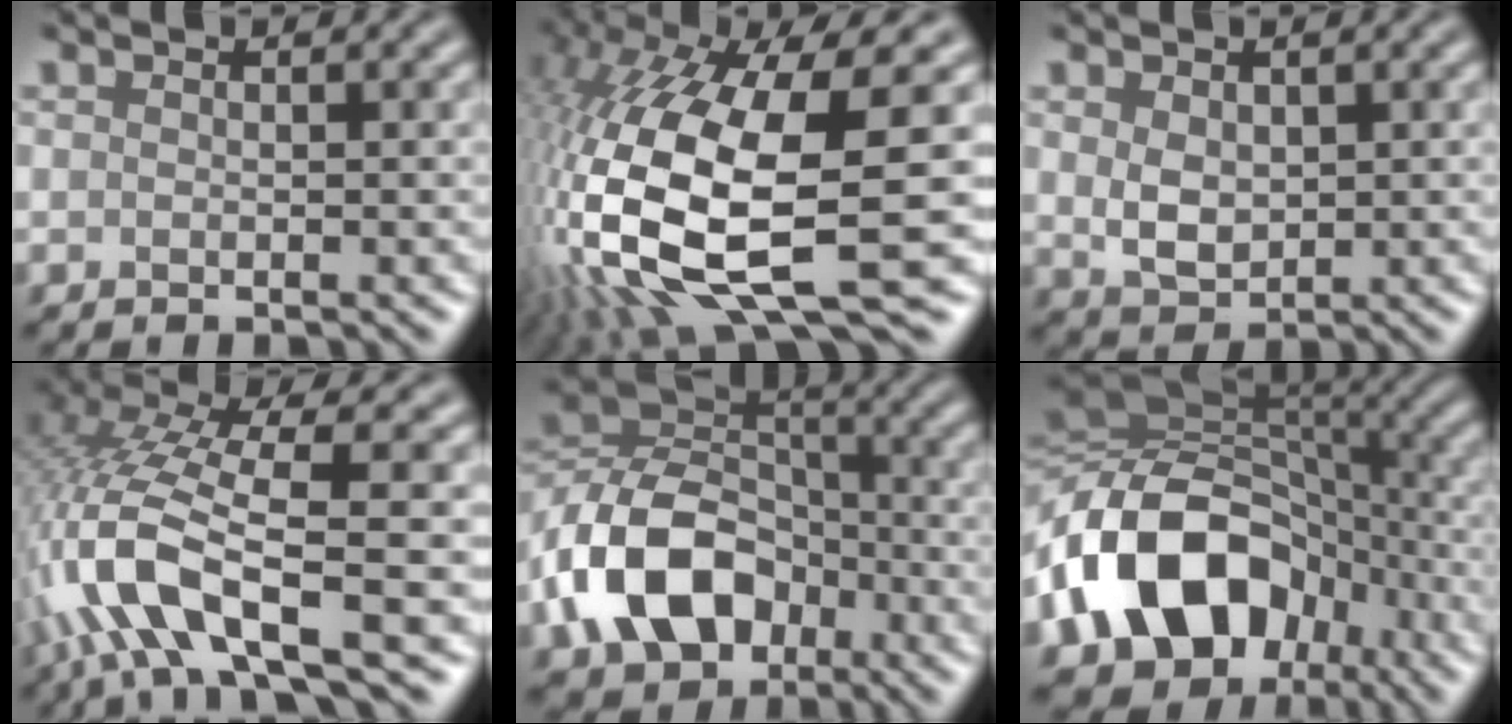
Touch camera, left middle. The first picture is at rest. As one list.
[{"total": 16.2, "force": [-1.9, 5.6, 15.1], "torque": [-0.352, -0.004, -0.026]}, {"total": 2.9, "force": [0.4, 2.2, 1.9], "torque": [-0.044, -0.002, 0.011]}, {"total": 9.6, "force": [-2.8, 2.8, 8.7], "torque": [-0.184, 0.014, -0.060]}, {"total": 10.6, "force": [-4.3, 7.4, 6.1], "torque": [-0.126, 0.006, -0.092]}, {"total": 16.1, "force": [-5.0, 11.9, 9.6], "torque": [-0.190, -0.008, -0.087]}]